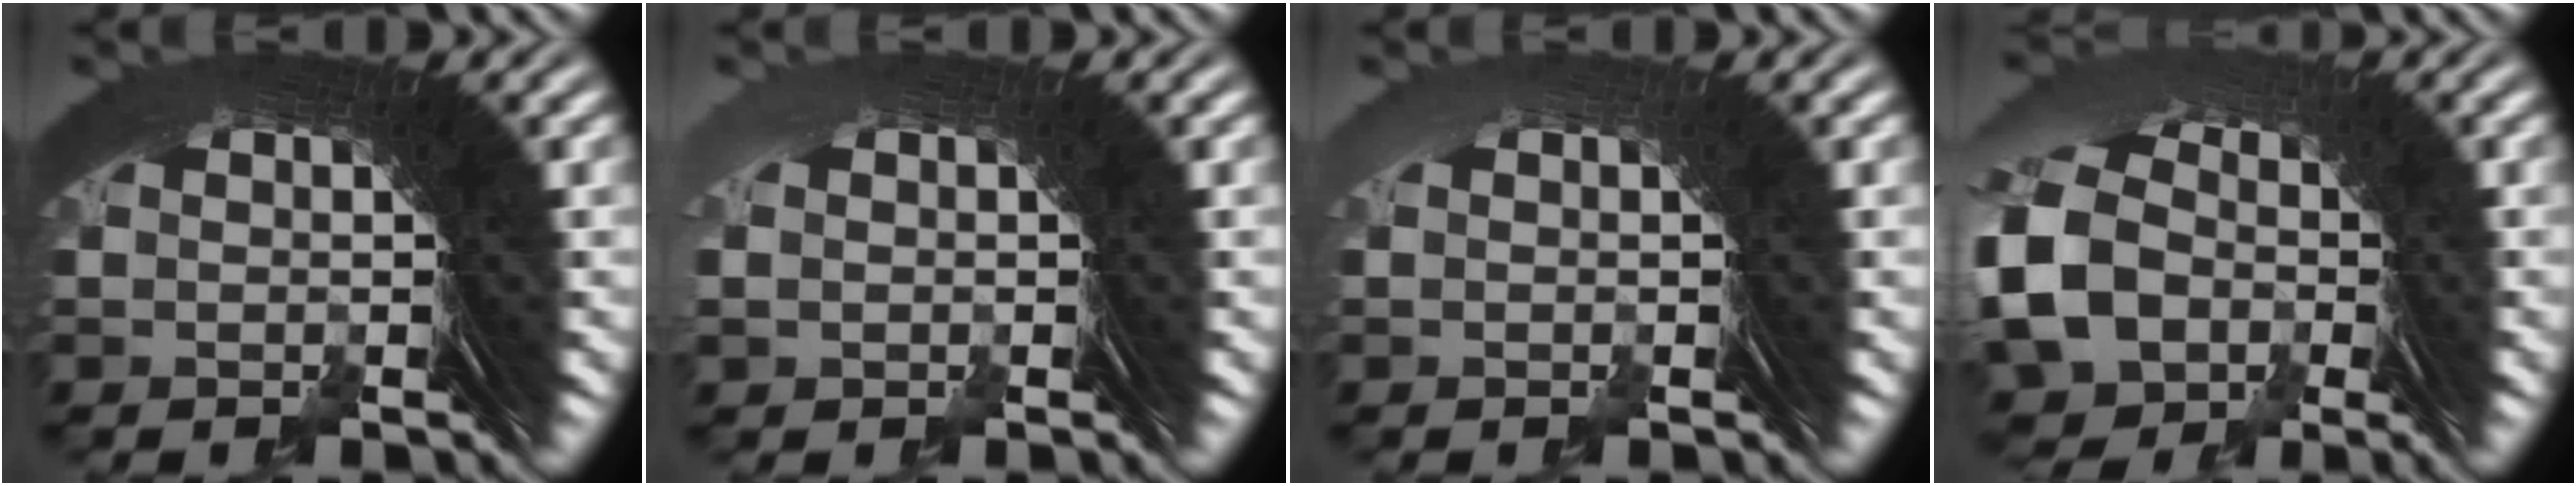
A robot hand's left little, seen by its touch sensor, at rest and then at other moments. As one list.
[{"total": 1.5, "force": [-0.6, -0.6, -1.2], "torque": [0.019, 0.000, -0.005]}, {"total": 1.6, "force": [-0.7, -1.1, -0.9], "torque": [0.018, -0.001, -0.006]}, {"total": 8.0, "force": [-2.0, 6.6, 4.0], "torque": [-0.120, -0.043, -0.012]}]